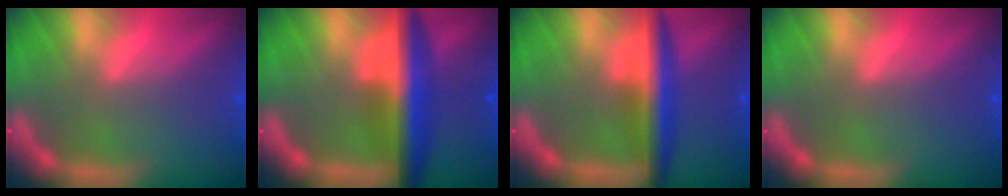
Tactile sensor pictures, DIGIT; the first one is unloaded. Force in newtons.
{"total": 7.4}
{"total": 5.5}
{"total": 0.0}